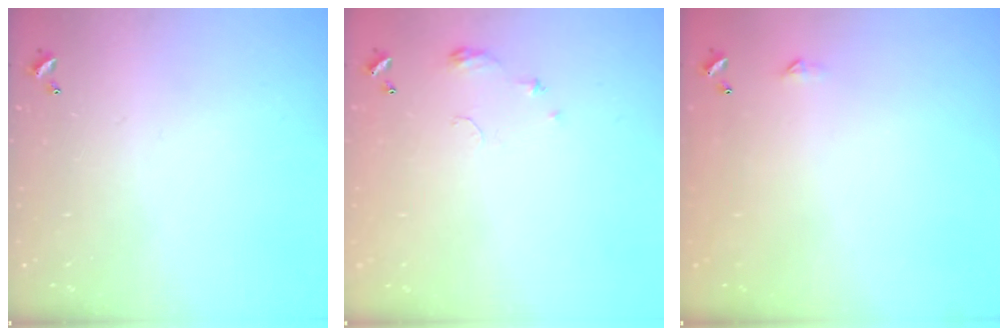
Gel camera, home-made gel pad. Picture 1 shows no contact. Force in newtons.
{"total": 4.5, "press": 4.5, "slide": 0.6}
{"total": 2.3, "press": 2.3, "slide": 0.4}